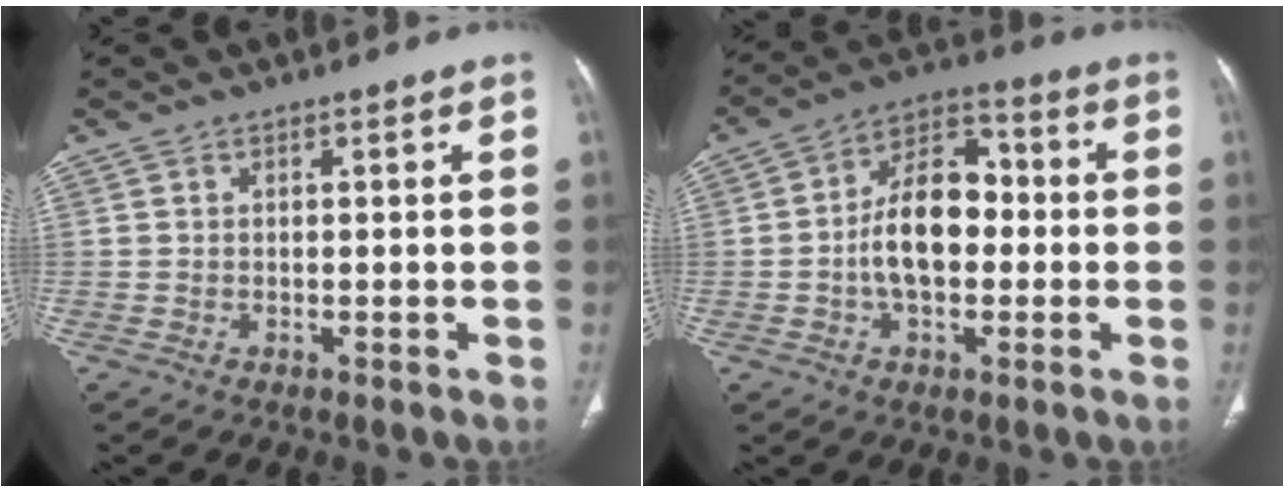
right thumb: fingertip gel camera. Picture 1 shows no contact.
{"total": 13.0, "force": [-0.9, 8.0, 10.2], "torque": [-0.153, 0.034, -0.023]}